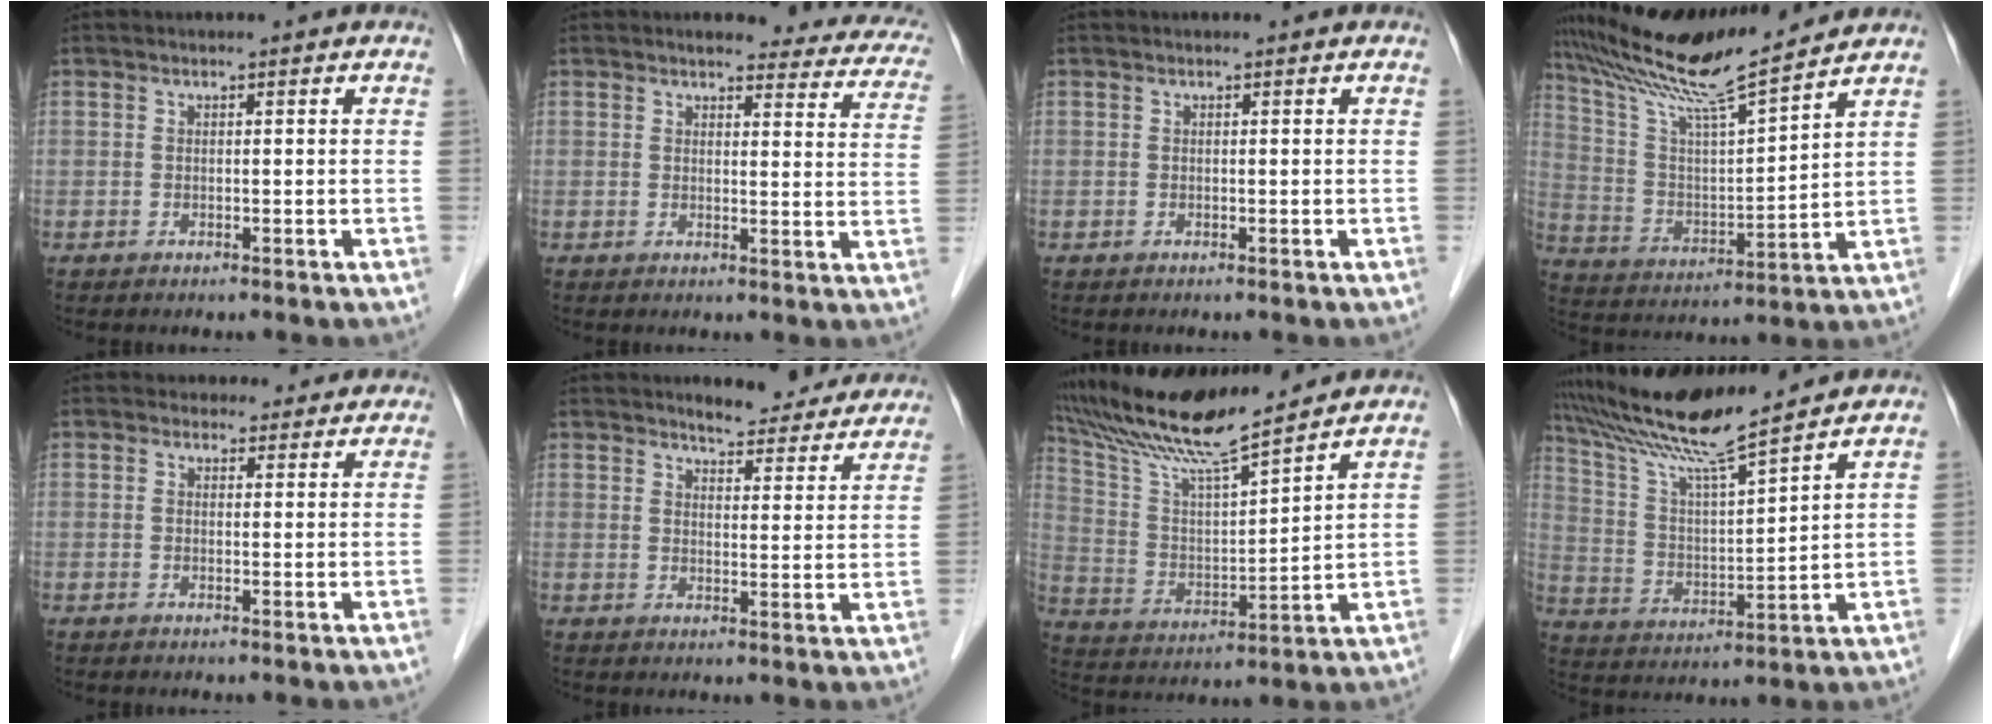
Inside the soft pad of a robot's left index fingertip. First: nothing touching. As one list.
[{"total": 14.7, "force": [13.3, 3.8, 4.9], "torque": [-0.019, -0.025, 0.119]}, {"total": 0.0}, {"total": 14.8, "force": [13.4, -1.4, 6.1], "torque": [-0.131, 0.004, 0.244]}, {"total": 4.3, "force": [3.8, 1.9, 0.3], "torque": [0.005, 0.008, 0.041]}, {"total": 10.6, "force": [10.0, 2.3, 2.7], "torque": [-0.020, -0.012, 0.114]}, {"total": 15.3, "force": [13.7, -0.4, 6.8], "torque": [-0.141, 0.009, 0.253]}, {"total": 13.9, "force": [12.5, -1.3, 6.1], "torque": [-0.127, 0.008, 0.231]}]